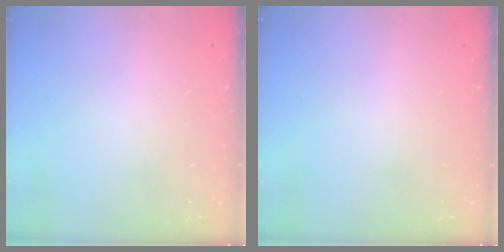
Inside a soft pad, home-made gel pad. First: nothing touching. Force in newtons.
{"total": 0.0}